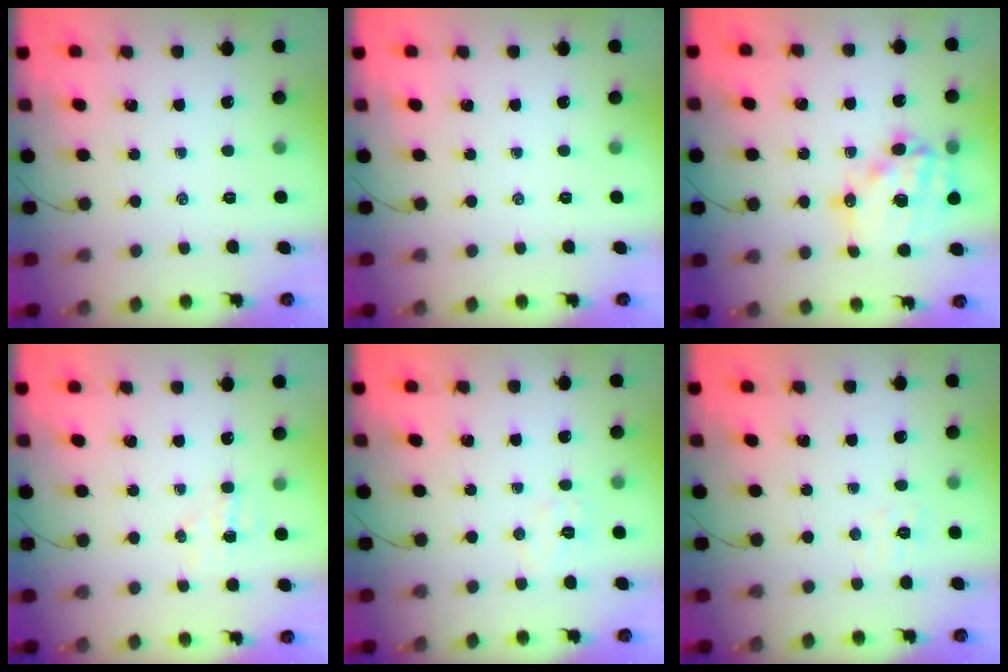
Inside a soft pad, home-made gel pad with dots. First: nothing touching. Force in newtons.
{"total": 0.0}
{"total": 16.3, "press": 15.9, "slide": 3.5}
{"total": 4.4, "press": 4.2, "slide": 1.0}
{"total": 5.7, "press": 5.6, "slide": 1.0}
{"total": 5.3, "press": 5.1, "slide": 1.3}